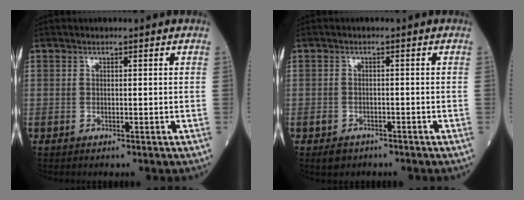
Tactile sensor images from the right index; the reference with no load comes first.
{"total": 2.0, "force": [-1.3, 1.4, 0.5], "torque": [-0.012, 0.003, -0.016]}